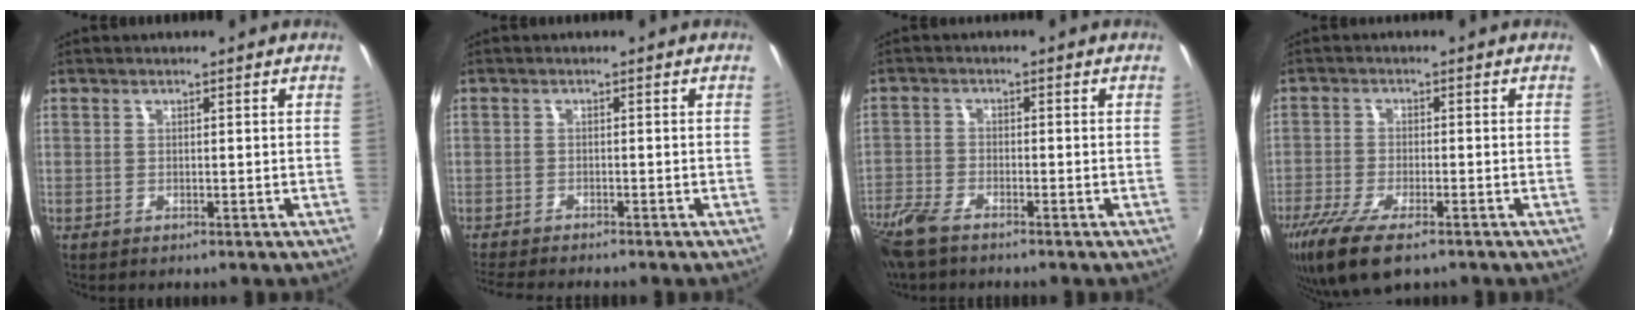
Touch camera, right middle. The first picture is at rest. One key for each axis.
{"total": 6.4, "fx": -5.9, "fy": 0.5, "fz": 2.5, "tx": -0.064, "ty": -0.022, "tz": -0.099}
{"total": 8.0, "fx": -6.2, "fy": 2.6, "fz": 4.2, "tx": -0.116, "ty": -0.025, "tz": -0.129}
{"total": 11.7, "fx": -7.8, "fy": 4.0, "fz": 7.8, "tx": -0.179, "ty": -0.044, "tz": -0.143}